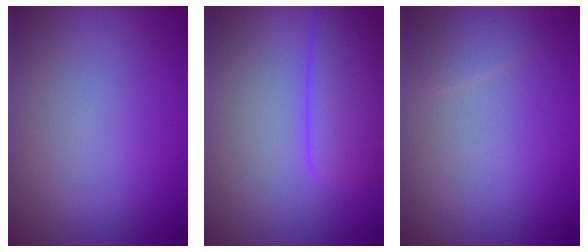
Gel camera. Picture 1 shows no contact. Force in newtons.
{"total": 4.8, "press": 4.8, "slide": 0.2}
{"total": 1.1, "press": 1.1, "slide": 0.0}